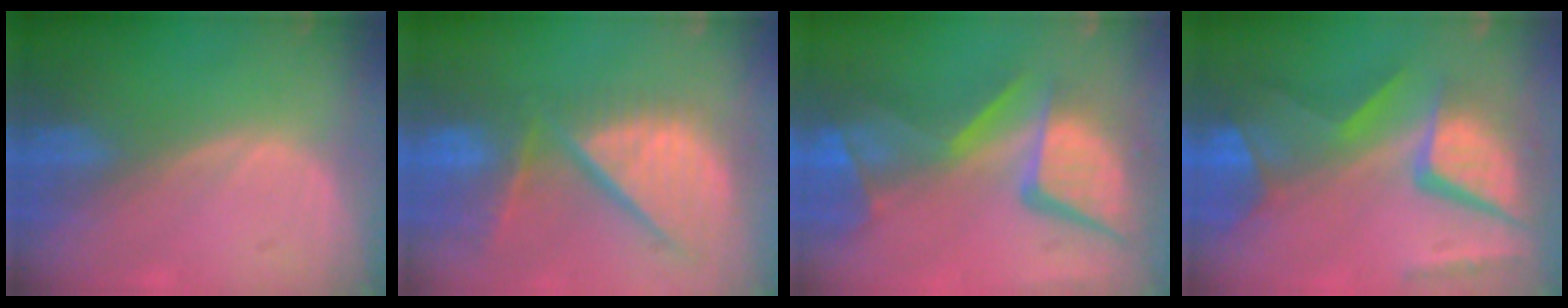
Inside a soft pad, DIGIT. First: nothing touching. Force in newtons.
{"total": 13.1, "press": 11.0, "slide": 7.1}
{"total": 13.6, "press": 11.1, "slide": 7.9}
{"total": 12.1, "press": 9.9, "slide": 7.0}